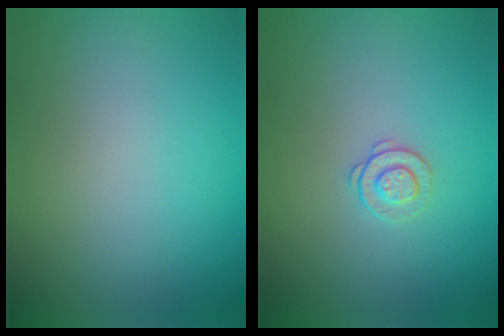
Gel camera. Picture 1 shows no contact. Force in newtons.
{"total": 1.4, "press": 0.9, "slide": 1.0}